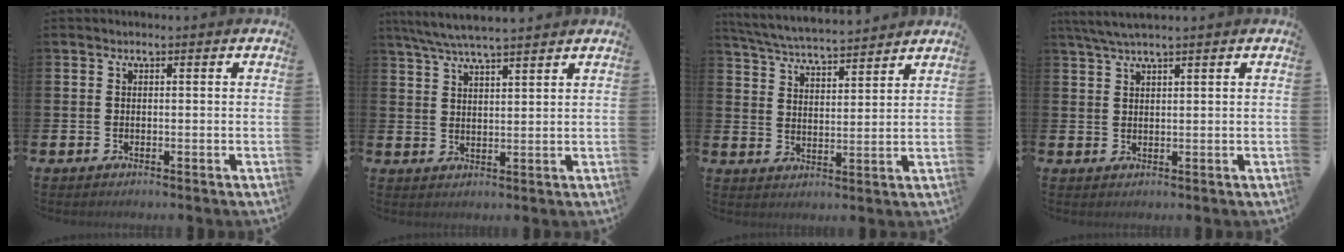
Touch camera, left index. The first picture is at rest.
{"total": 5.5, "force": [5.1, 0.3, 2.0], "torque": [-0.057, -0.015, 0.093]}
{"total": 5.7, "force": [5.6, 0.3, 0.8], "torque": [-0.040, -0.033, 0.099]}
{"total": 3.0, "force": [2.6, 0.0, 1.4], "torque": [-0.038, -0.001, 0.048]}